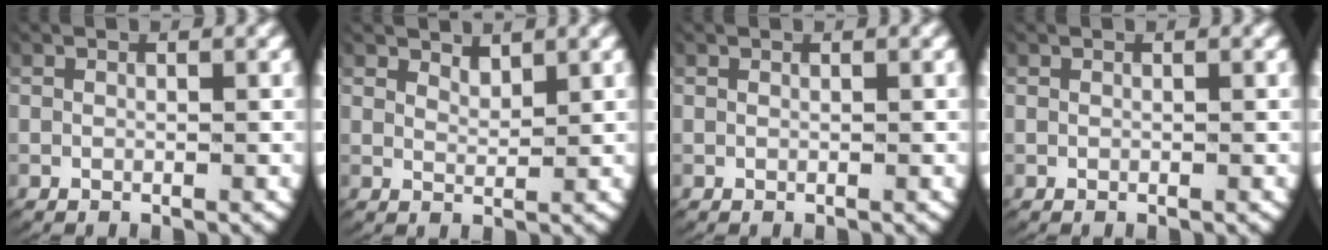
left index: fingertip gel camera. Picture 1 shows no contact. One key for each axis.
{"total": 1.6, "fx": 1.6, "fy": 0.2, "fz": 0.2, "tx": -0.008, "ty": -0.010, "tz": 0.032}
{"total": 0.0}
{"total": 0.0}